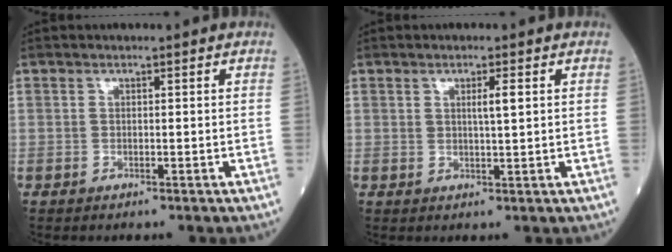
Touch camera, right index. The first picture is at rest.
{"total": 2.3, "force": [0.8, 0.1, 2.2], "torque": [-0.036, -0.002, 0.012]}